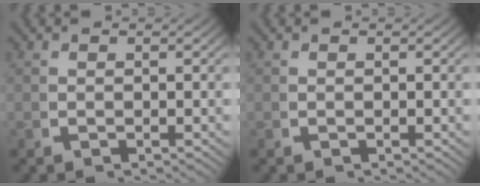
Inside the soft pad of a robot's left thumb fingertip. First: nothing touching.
{"total": 0.0}